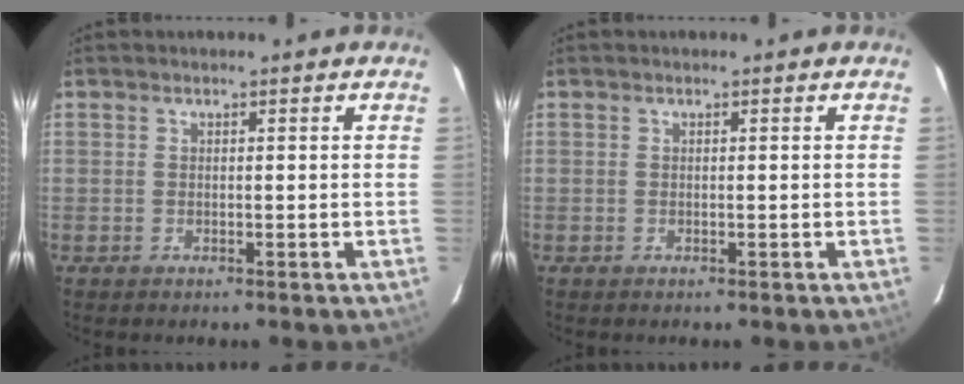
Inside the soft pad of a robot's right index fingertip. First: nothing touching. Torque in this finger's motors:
{"motor_torque": [0.00, 0.00, 0.04, 0.01]}